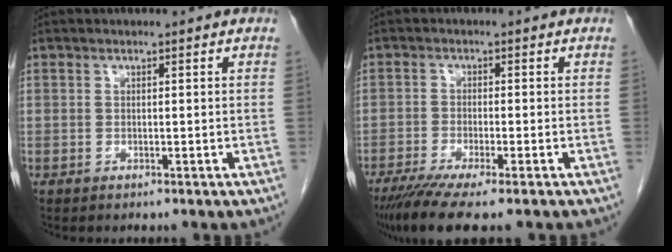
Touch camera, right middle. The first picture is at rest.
{"total": 8.4, "force": [-6.2, 0.4, 5.6], "torque": [-0.087, -0.020, -0.102]}